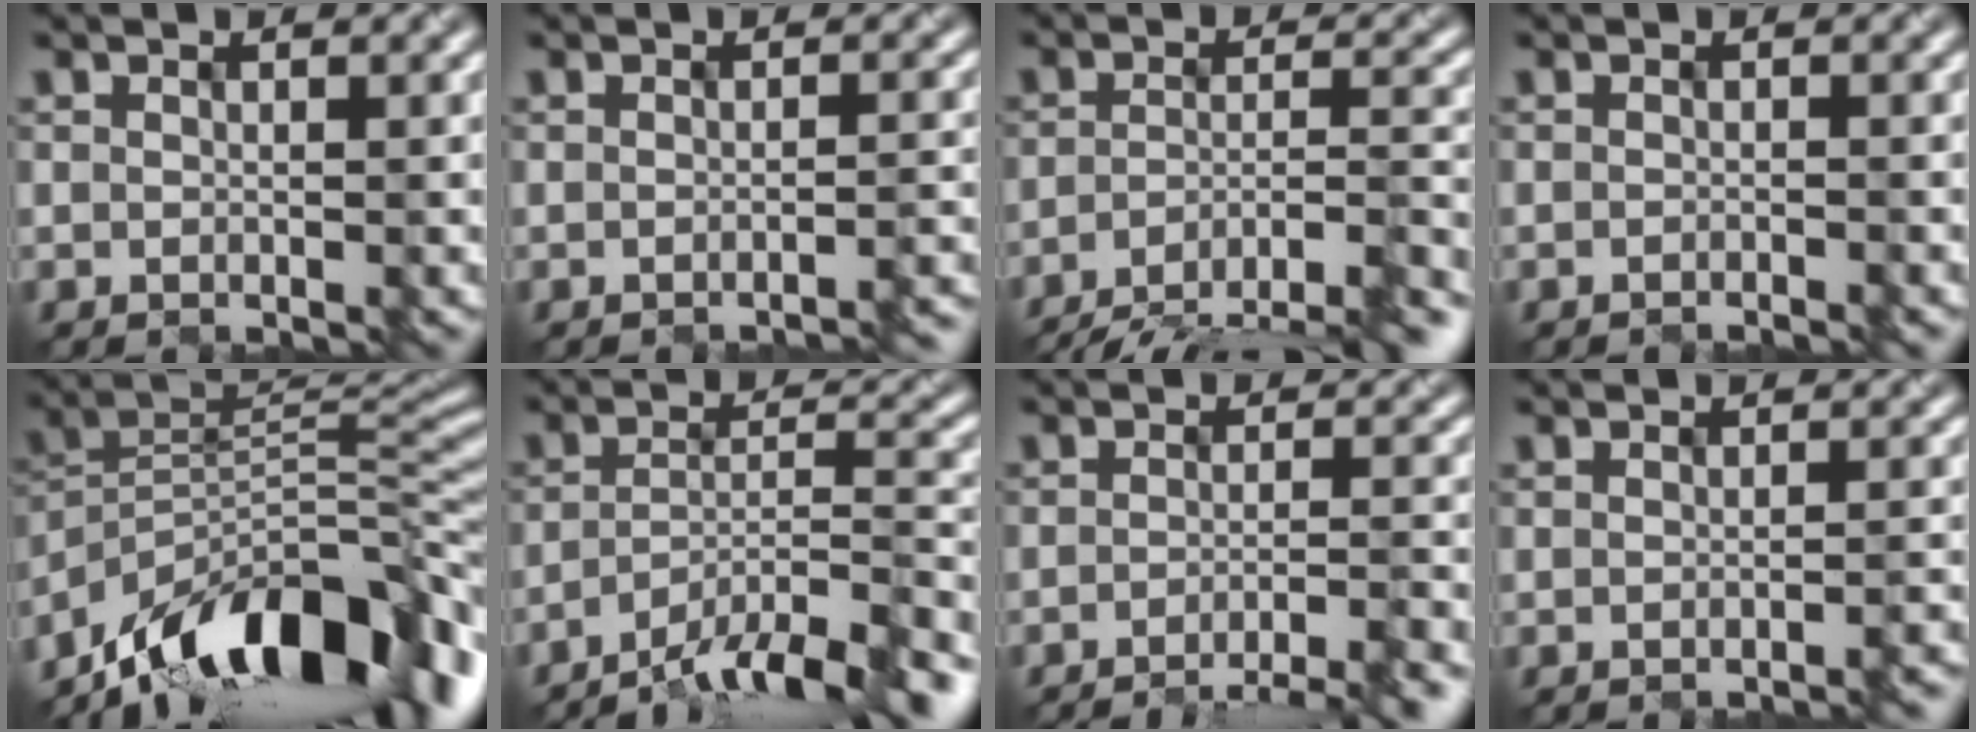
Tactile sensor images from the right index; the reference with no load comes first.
{"total": 1.7, "force": [-1.3, 0.3, 1.1], "torque": [-0.007, 0.001, -0.023]}
{"total": 9.1, "force": [-7.3, 1.8, 5.1], "torque": [-0.073, -0.003, -0.105]}
{"total": 0.7, "force": [-0.7, -0.1, 0.0], "torque": [0.003, -0.001, -0.013]}
{"total": 13.8, "force": [-10.0, 5.2, 8.0], "torque": [-0.139, 0.022, -0.172]}
{"total": 8.8, "force": [-6.8, 1.6, 5.3], "torque": [-0.086, 0.004, -0.113]}
{"total": 5.0, "force": [-3.7, 0.5, 3.3], "torque": [-0.043, 0.003, -0.053]}
{"total": 1.4, "force": [-0.8, 0.3, 1.1], "torque": [-0.007, 0.001, -0.011]}